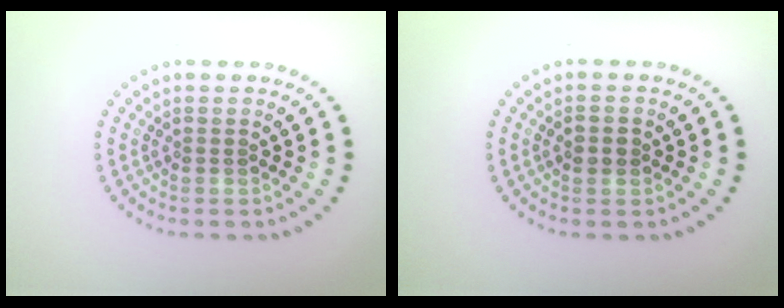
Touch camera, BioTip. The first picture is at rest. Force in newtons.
{"total": 1.7, "press": 1.7, "slide": 0.0}